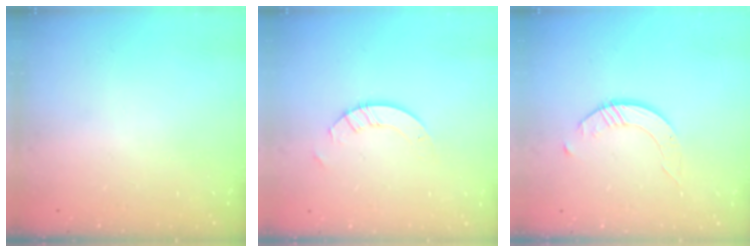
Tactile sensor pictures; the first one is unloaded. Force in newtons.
{"total": 3.6, "press": 3.6, "slide": 0.4}
{"total": 2.4, "press": 2.4, "slide": 0.3}